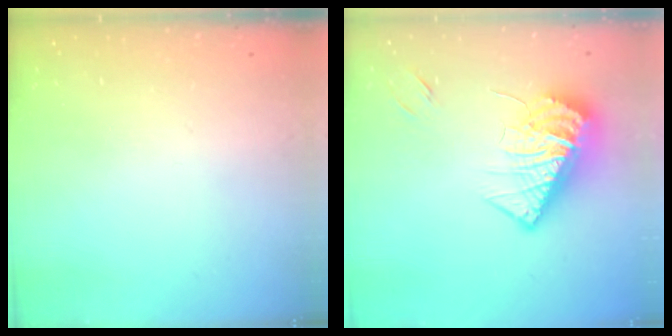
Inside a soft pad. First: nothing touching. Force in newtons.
{"total": 12.9, "press": 12.8, "slide": 1.2}